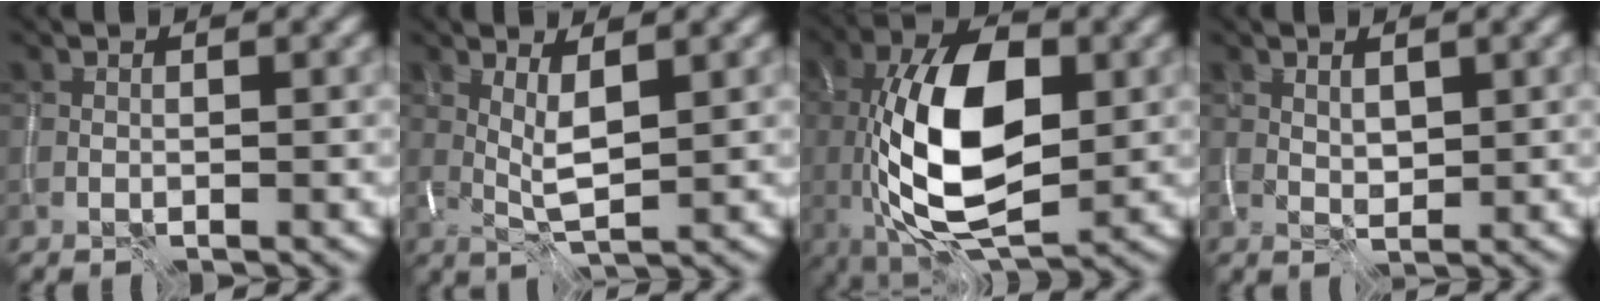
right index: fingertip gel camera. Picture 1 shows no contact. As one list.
[{"total": 3.3, "force": [0.7, 0.9, 3.1], "torque": [-0.061, -0.008, 0.017]}, {"total": 13.0, "force": [-0.5, 6.4, 11.3], "torque": [-0.201, 0.003, -0.014]}, {"total": 1.7, "force": [0.7, 0.7, 1.3], "torque": [-0.027, -0.004, 0.016]}]